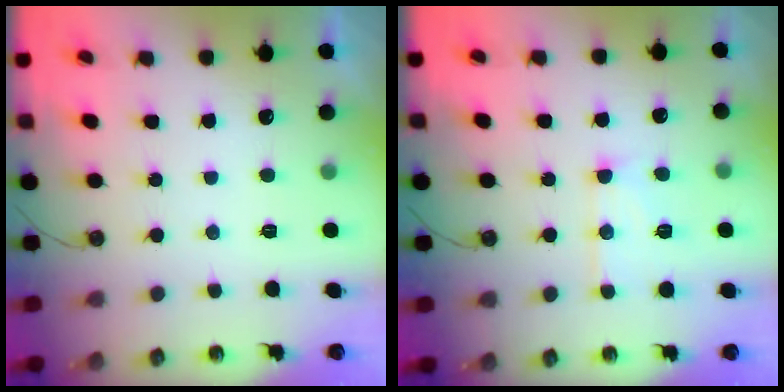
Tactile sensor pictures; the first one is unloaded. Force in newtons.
{"total": 10.2, "press": 10.1, "slide": 0.8}